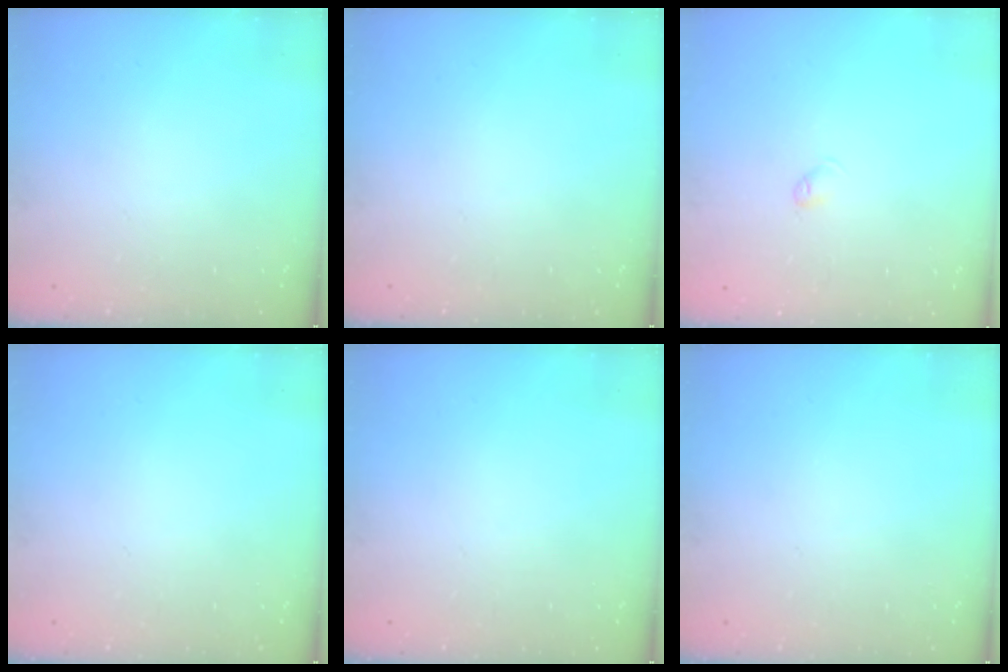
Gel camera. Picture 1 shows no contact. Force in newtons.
{"total": 0.0}
{"total": 3.0, "press": 2.9, "slide": 0.6}
{"total": 0.0}
{"total": 0.0}
{"total": 0.0}